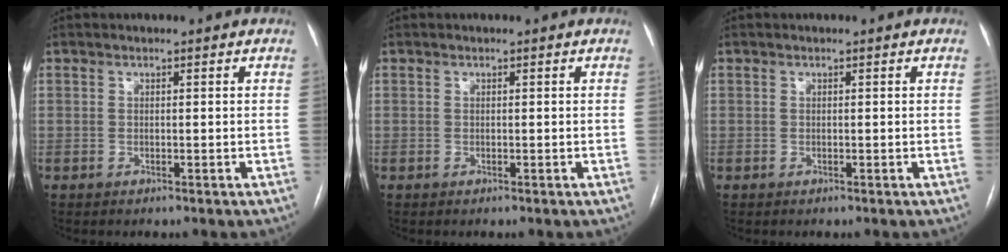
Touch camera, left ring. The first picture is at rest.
{"total": 0.0}
{"total": 0.0}